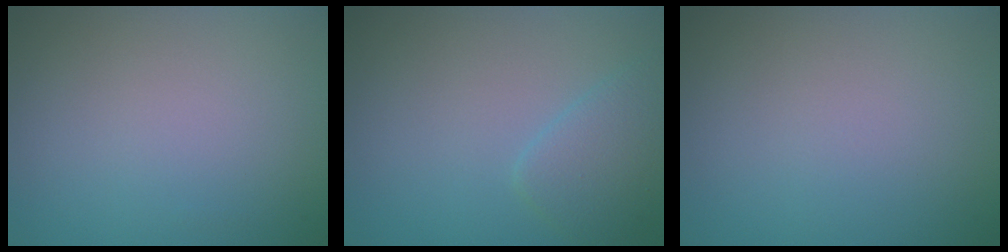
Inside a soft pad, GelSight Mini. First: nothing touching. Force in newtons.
{"total": 2.5, "press": 2.5, "slide": 0.1}
{"total": 0.0}